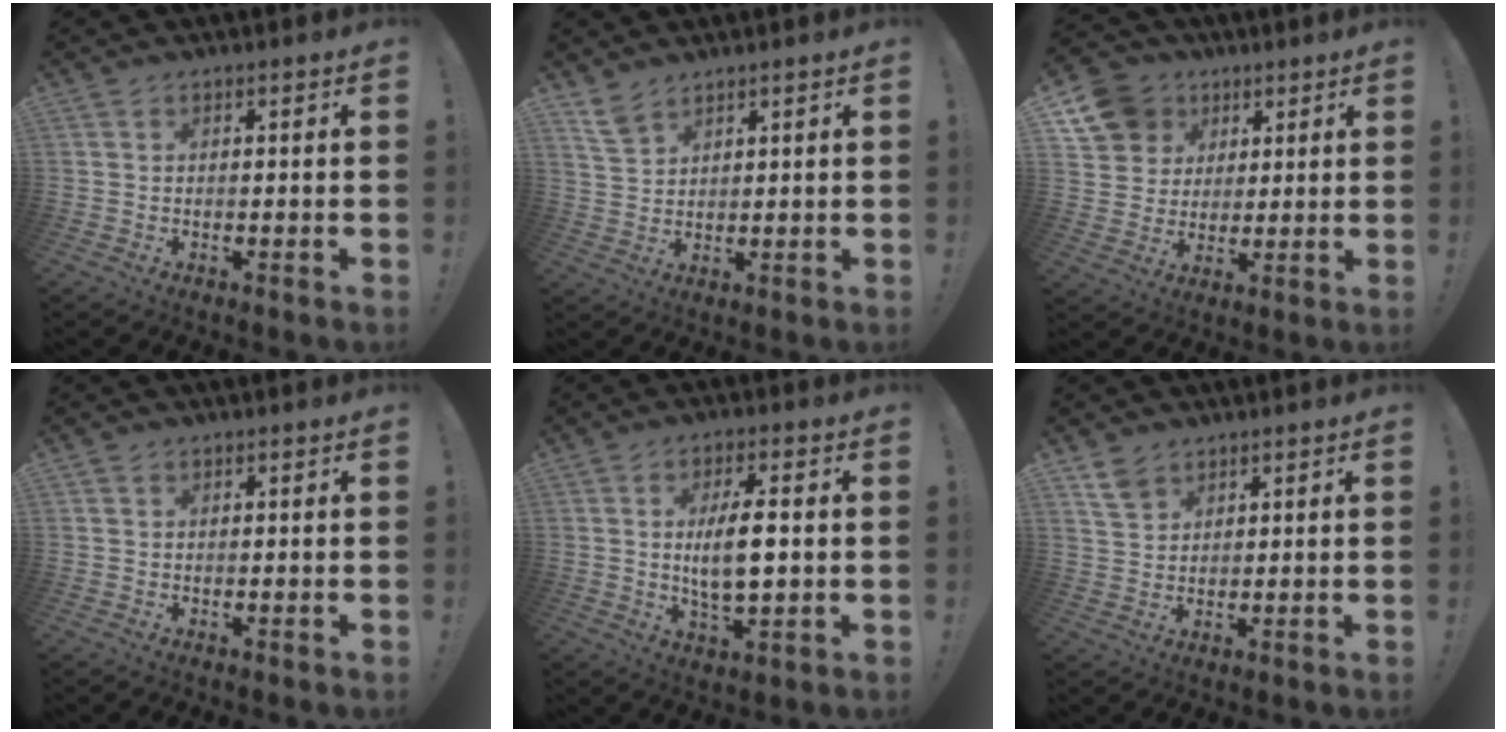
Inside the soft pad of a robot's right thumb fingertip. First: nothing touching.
{"total": 5.7, "force": [4.4, 2.7, 2.5], "torque": [-0.048, -0.019, 0.086]}
{"total": 12.6, "force": [5.7, 10.6, 3.8], "torque": [-0.051, -0.029, 0.116]}
{"total": 0.7, "force": [0.5, 0.5, 0.0], "torque": [0.003, -0.001, 0.009]}
{"total": 9.6, "force": [1.0, 3.1, 9.0], "torque": [-0.160, -0.010, 0.010]}
{"total": 5.0, "force": [3.5, 3.1, 1.8], "torque": [-0.025, -0.015, 0.067]}